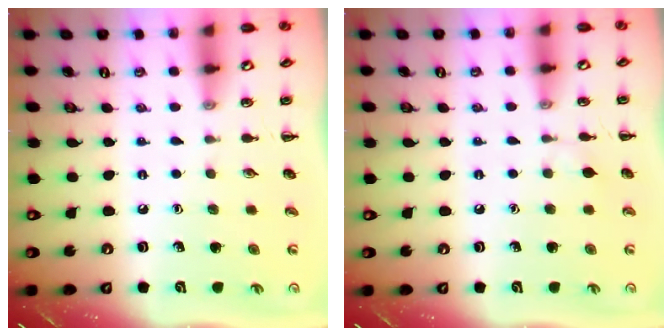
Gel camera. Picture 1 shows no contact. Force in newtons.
{"total": 3.8, "press": 3.6, "slide": 1.3}